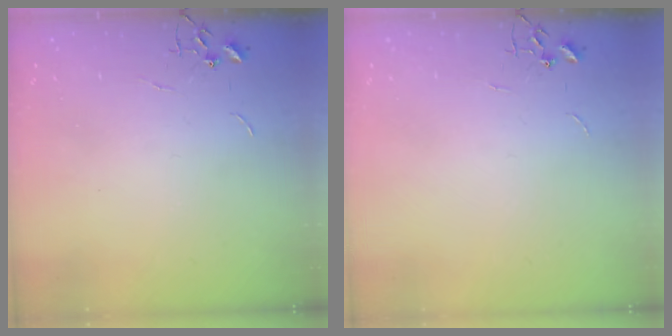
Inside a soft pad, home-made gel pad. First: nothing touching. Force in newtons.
{"total": 0.0}